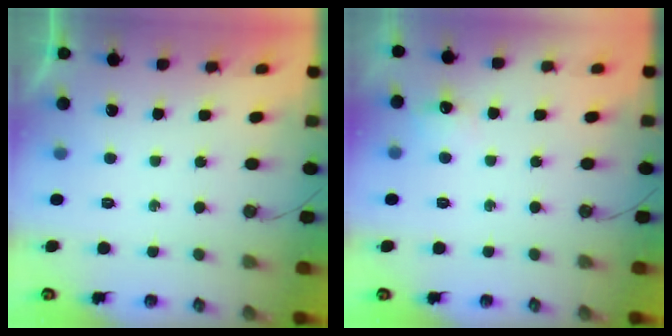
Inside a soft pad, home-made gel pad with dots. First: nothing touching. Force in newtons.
{"total": 5.6, "press": 5.5, "slide": 0.7}